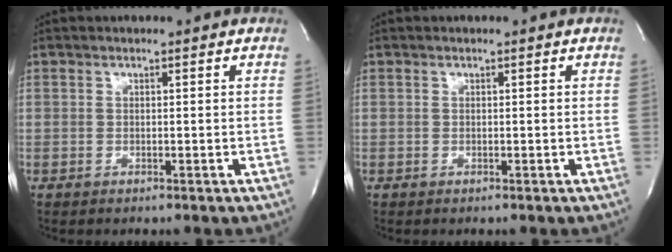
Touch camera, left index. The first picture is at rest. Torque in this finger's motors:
{"motor_torque": [-0.03, 0.03, -0.01, 0.00]}